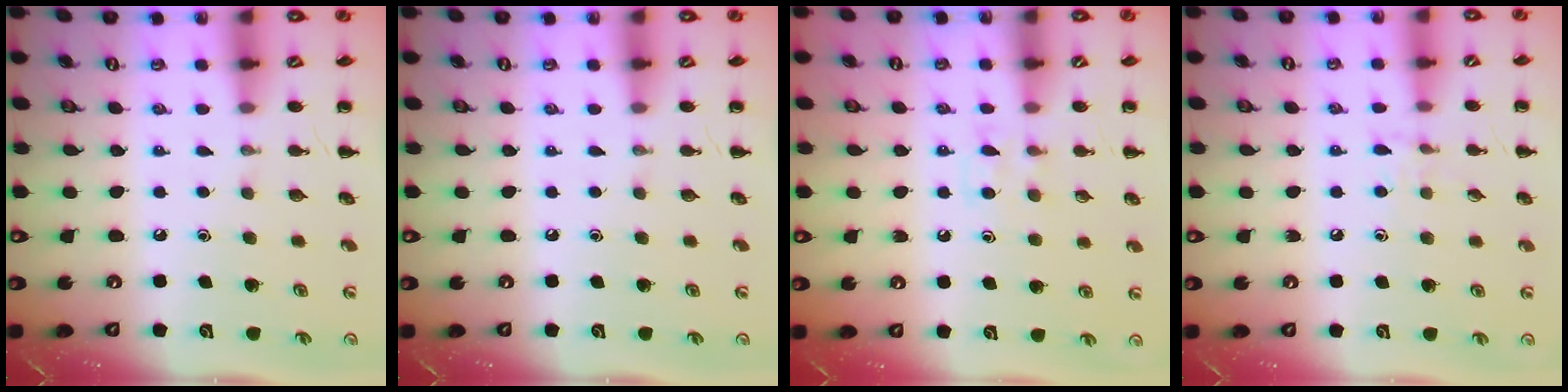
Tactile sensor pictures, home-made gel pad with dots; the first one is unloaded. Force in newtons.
{"total": 0.0}
{"total": 4.4, "press": 4.1, "slide": 1.7}
{"total": 6.8, "press": 6.6, "slide": 1.8}